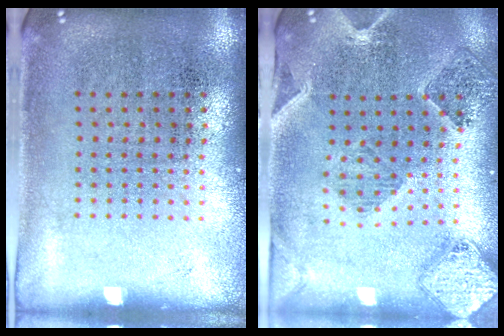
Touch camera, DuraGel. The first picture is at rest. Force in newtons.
{"total": 1.5, "press": 1.5, "slide": 0.2}